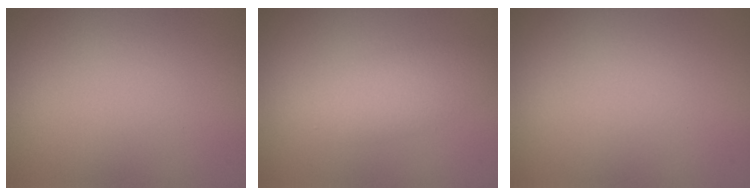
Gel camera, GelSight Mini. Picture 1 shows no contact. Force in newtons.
{"total": 2.8, "press": 2.8, "slide": 0.1}
{"total": 0.0}